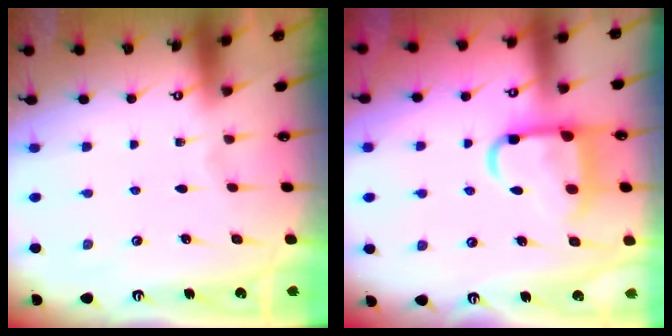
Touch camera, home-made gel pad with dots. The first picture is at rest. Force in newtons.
{"total": 11.5, "press": 11.4, "slide": 1.6}